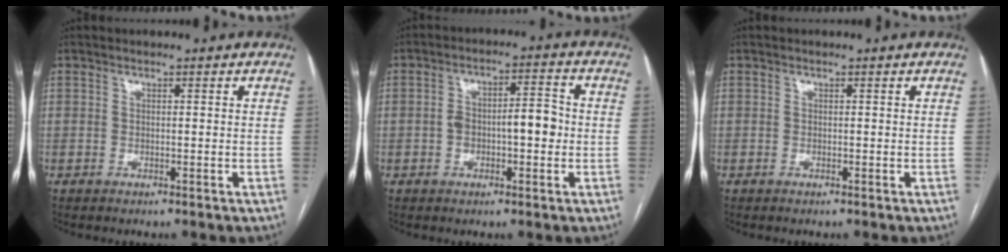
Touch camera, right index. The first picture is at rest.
{"total": 6.9, "force": [-0.7, 2.6, 6.3], "torque": [-0.111, 0.024, -0.011]}
{"total": 0.0}